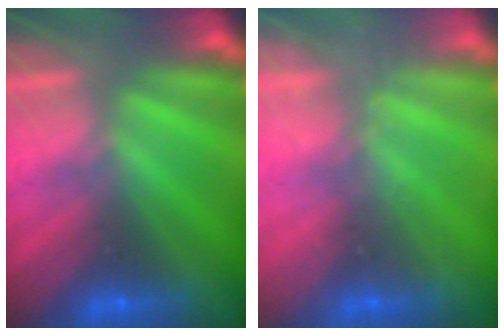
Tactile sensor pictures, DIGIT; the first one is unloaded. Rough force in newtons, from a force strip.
{"total": 1.7}